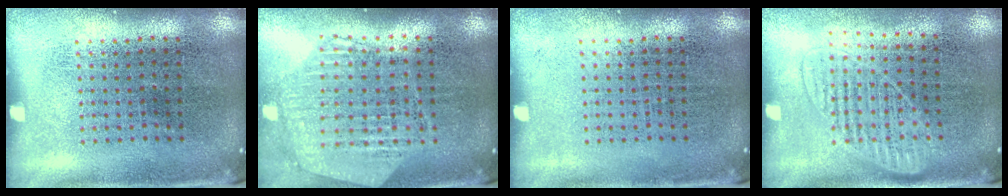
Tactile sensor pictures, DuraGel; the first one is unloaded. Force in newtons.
{"total": 1.2, "press": 1.2, "slide": 0.2}
{"total": 0.0}
{"total": 1.4, "press": 1.3, "slide": 0.6}